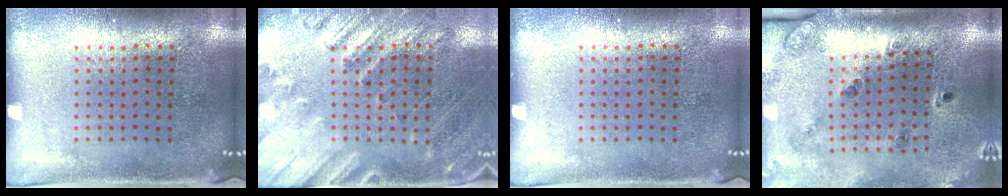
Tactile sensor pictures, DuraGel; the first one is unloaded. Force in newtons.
{"total": 2.4, "press": 2.0, "slide": 1.5}
{"total": 0.0}
{"total": 1.8, "press": 1.6, "slide": 0.8}